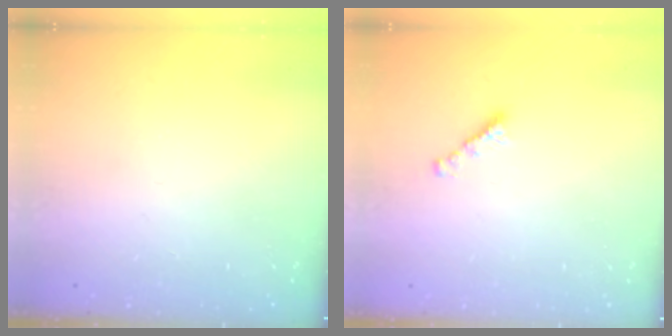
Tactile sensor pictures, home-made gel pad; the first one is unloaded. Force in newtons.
{"total": 2.7, "press": 2.7, "slide": 0.2}